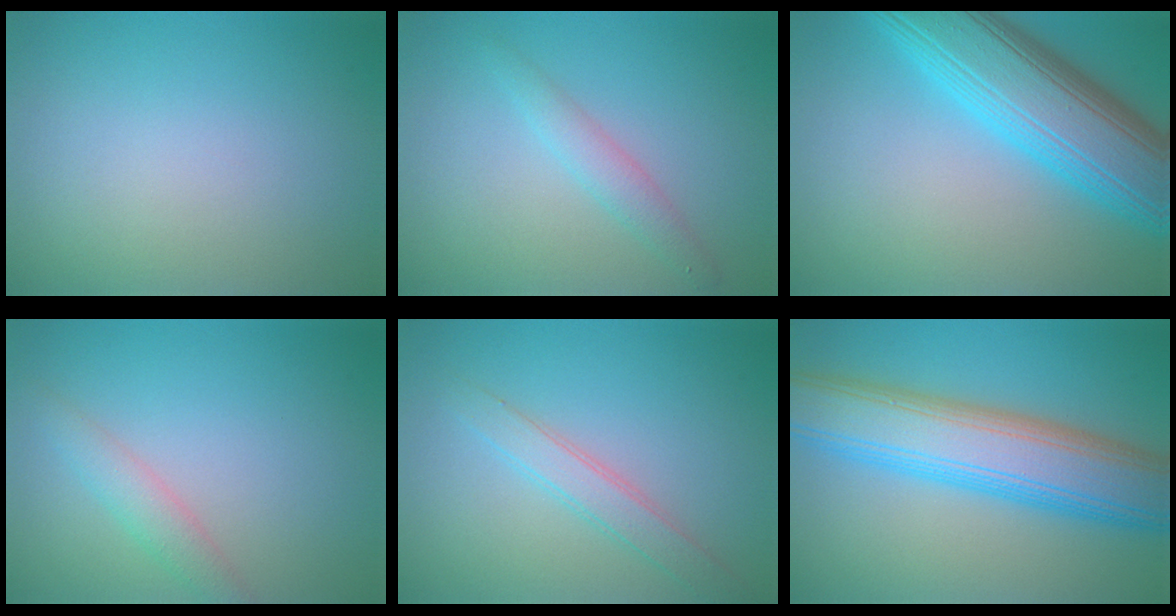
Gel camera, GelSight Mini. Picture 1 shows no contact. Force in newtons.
{"total": 2.0, "press": 2.0, "slide": 0.1}
{"total": 11.5, "press": 11.5, "slide": 0.4}
{"total": 2.2, "press": 2.2, "slide": 0.1}
{"total": 2.6, "press": 2.6, "slide": 0.1}
{"total": 10.3, "press": 10.3, "slide": 0.1}